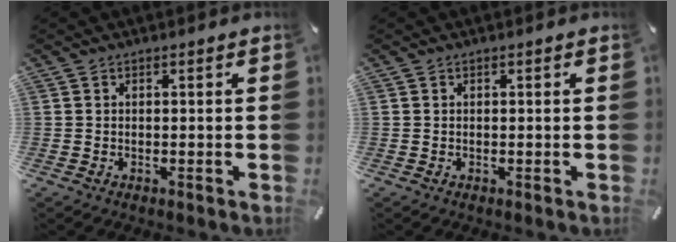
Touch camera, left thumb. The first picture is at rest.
{"total": 0.0}